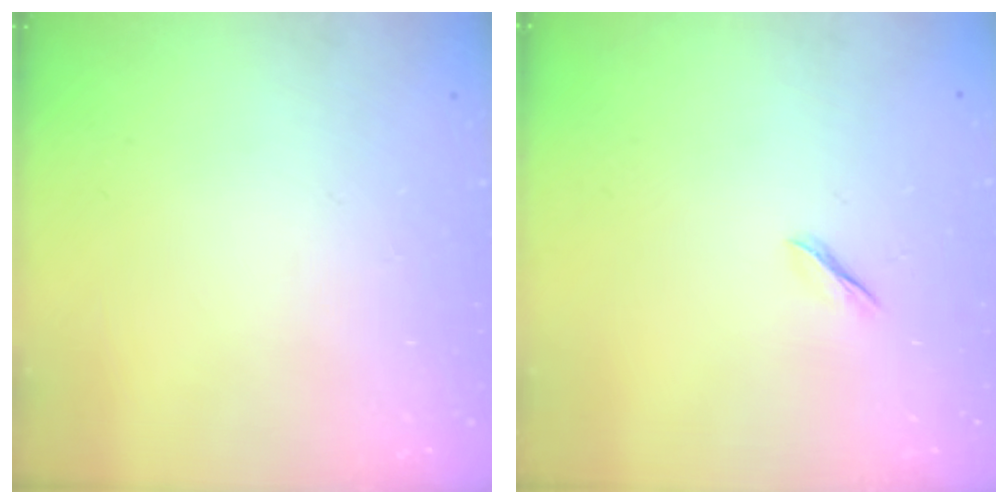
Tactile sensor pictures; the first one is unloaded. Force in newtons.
{"total": 1.7, "press": 1.6, "slide": 0.5}